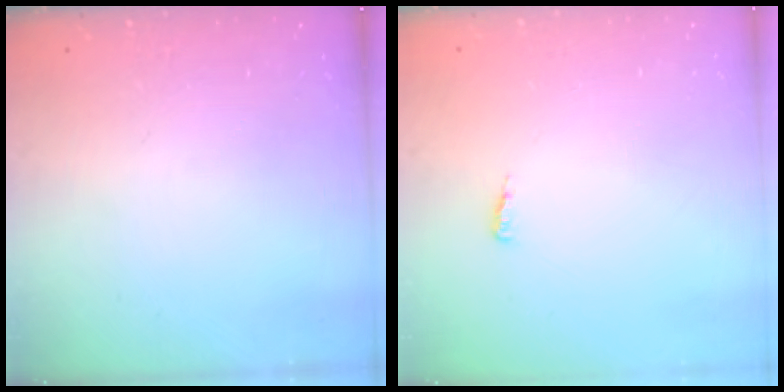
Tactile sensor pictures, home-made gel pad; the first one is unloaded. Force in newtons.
{"total": 3.7, "press": 3.7, "slide": 0.5}